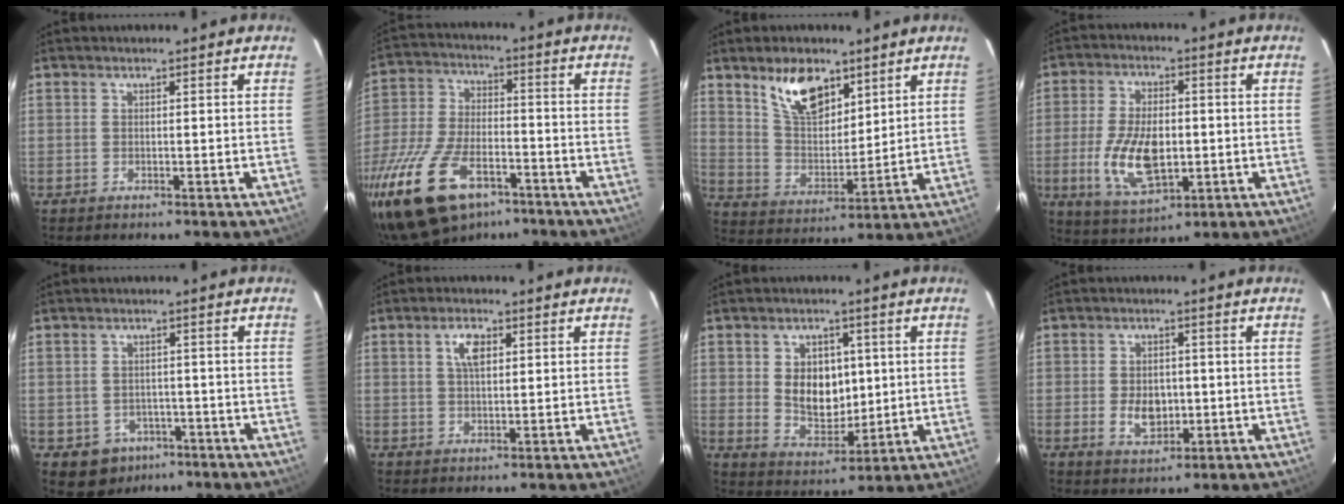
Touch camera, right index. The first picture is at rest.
{"total": 20.3, "force": [-12.6, 10.7, 11.8], "torque": [-0.259, -0.021, -0.219]}
{"total": 11.8, "force": [7.5, 6.0, 7.0], "torque": [-0.120, 0.007, 0.145]}
{"total": 12.8, "force": [-2.3, 6.7, 10.6], "torque": [-0.215, -0.008, -0.035]}
{"total": 6.5, "force": [-3.4, 5.3, 1.5], "torque": [-0.041, 0.014, -0.034]}
{"total": 4.1, "force": [1.5, 2.0, 3.3], "torque": [-0.061, 0.009, 0.029]}
{"total": 9.5, "force": [1.4, 7.0, 6.3], "torque": [-0.114, 0.003, 0.040]}
{"total": 6.0, "force": [-1.1, 4.3, 4.1], "torque": [-0.081, 0.000, -0.011]}